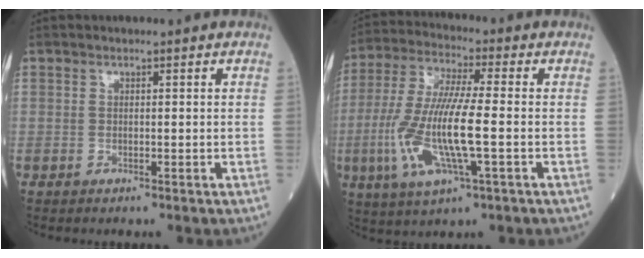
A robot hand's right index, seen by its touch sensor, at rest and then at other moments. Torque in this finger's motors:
{"motor_torque": [1.24, -0.64, 1.05, 0.21]}